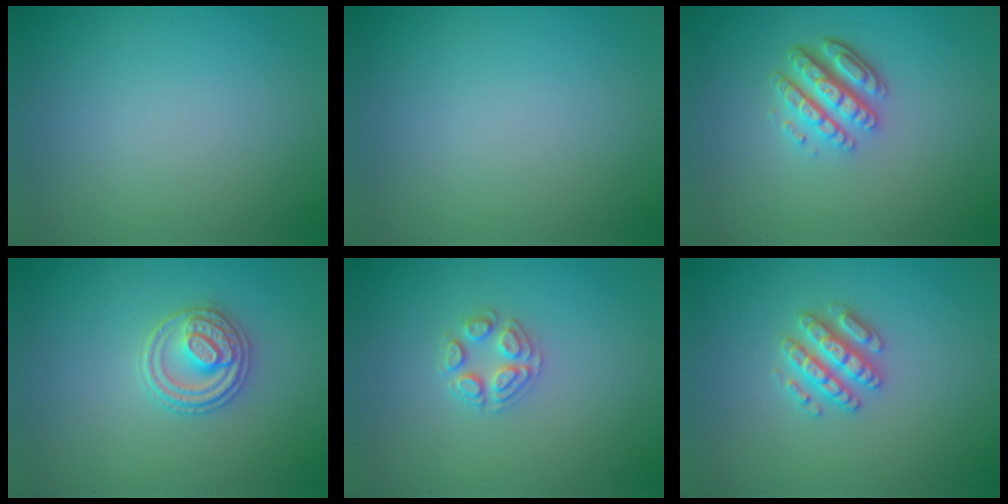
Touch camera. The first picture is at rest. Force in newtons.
{"total": 0.0}
{"total": 4.6, "press": 3.4, "slide": 3.2}
{"total": 2.8, "press": 2.7, "slide": 0.6}
{"total": 2.5, "press": 2.5, "slide": 0.3}
{"total": 3.0, "press": 2.9, "slide": 0.6}